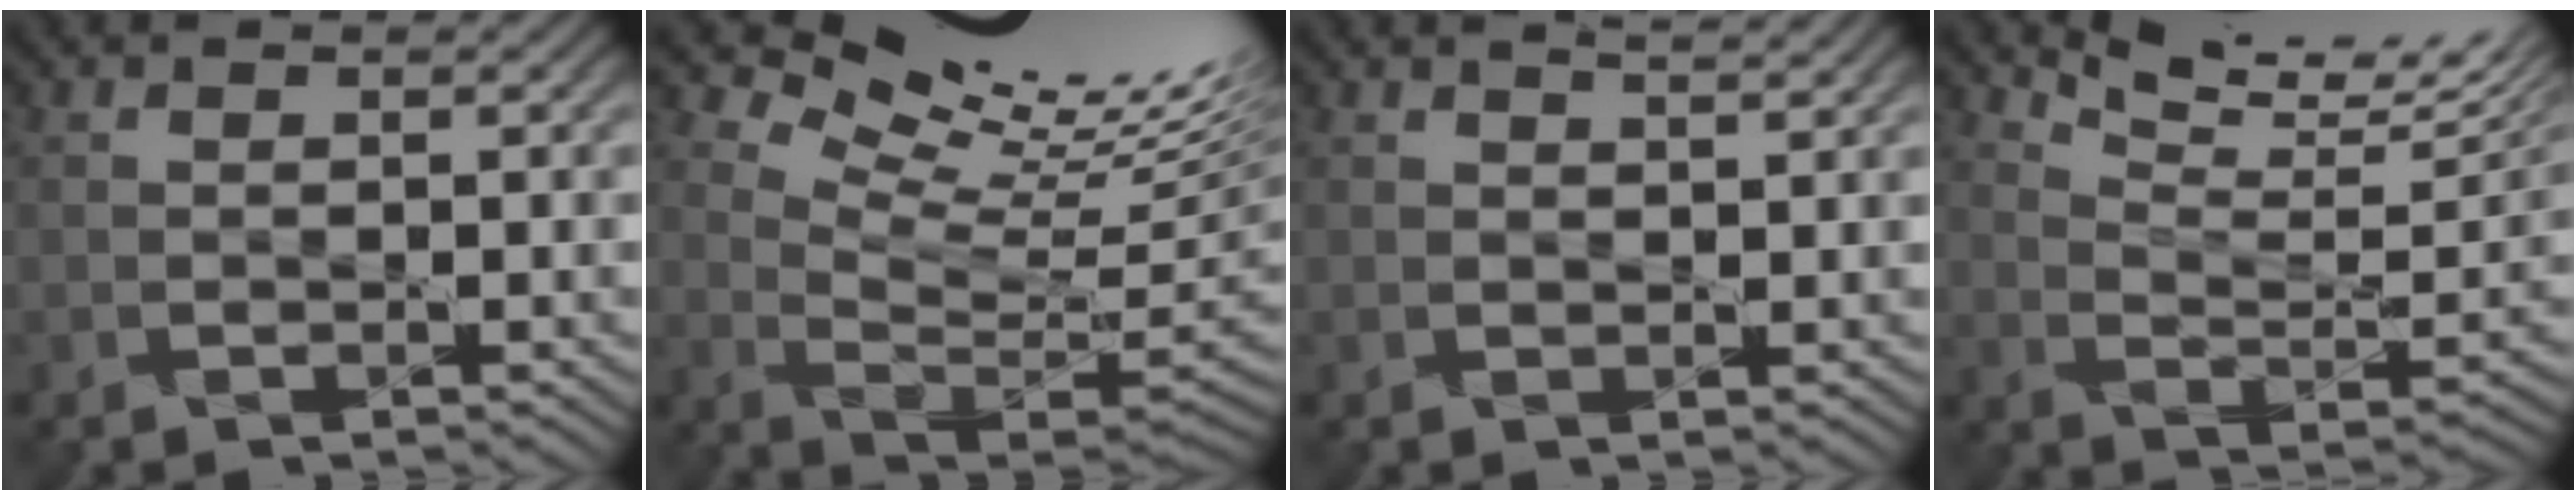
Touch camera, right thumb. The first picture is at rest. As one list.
[{"total": 15.4, "force": [11.0, 4.0, 10.1], "torque": [-0.188, 0.009, 0.161]}, {"total": 1.8, "force": [1.7, -0.2, 0.4], "torque": [-0.012, -0.007, 0.020]}, {"total": 11.7, "force": [9.6, 2.3, 6.3], "torque": [-0.123, 0.000, 0.151]}]